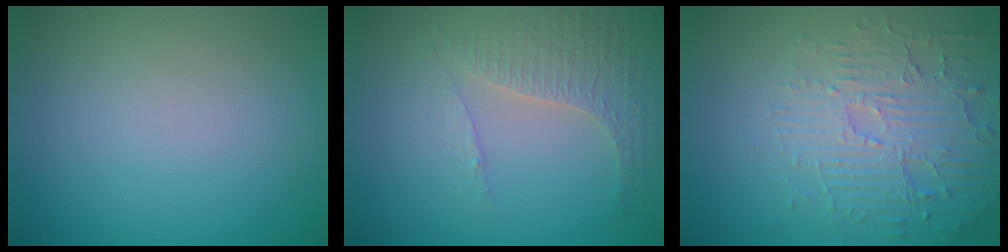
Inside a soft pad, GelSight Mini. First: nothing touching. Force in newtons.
{"total": 4.2, "press": 3.0, "slide": 2.9}
{"total": 5.3, "press": 3.8, "slide": 3.7}